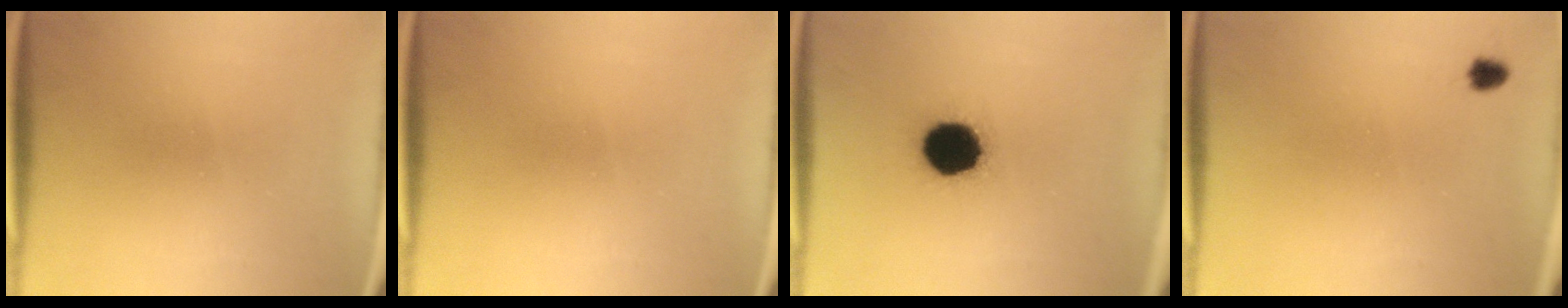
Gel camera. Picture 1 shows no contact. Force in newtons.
{"total": 0.0}
{"total": 13.8}
{"total": 1.5}